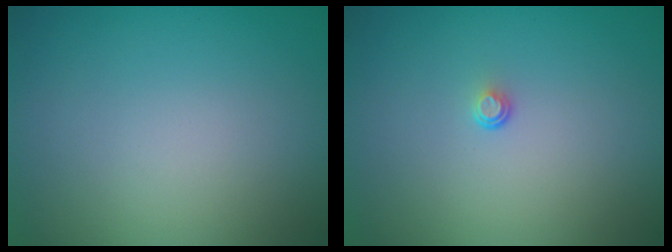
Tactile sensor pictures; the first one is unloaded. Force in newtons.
{"total": 0.5, "press": 0.3, "slide": 0.5}